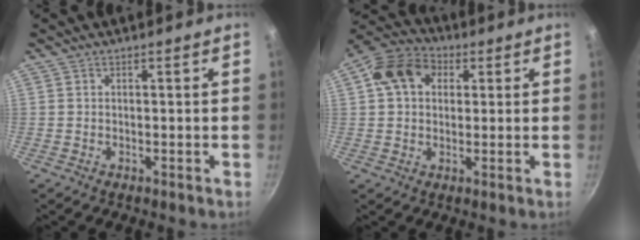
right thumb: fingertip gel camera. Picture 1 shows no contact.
{"total": 10.9, "force": [2.8, 8.3, 6.6], "torque": [-0.089, 0.021, 0.028]}